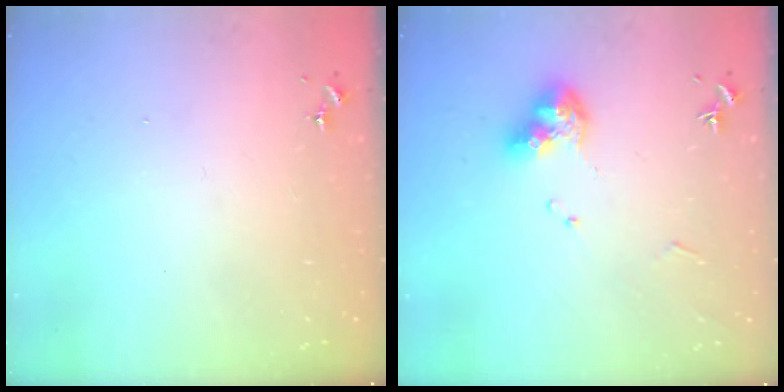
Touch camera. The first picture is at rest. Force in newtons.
{"total": 10.4, "press": 10.4, "slide": 1.2}